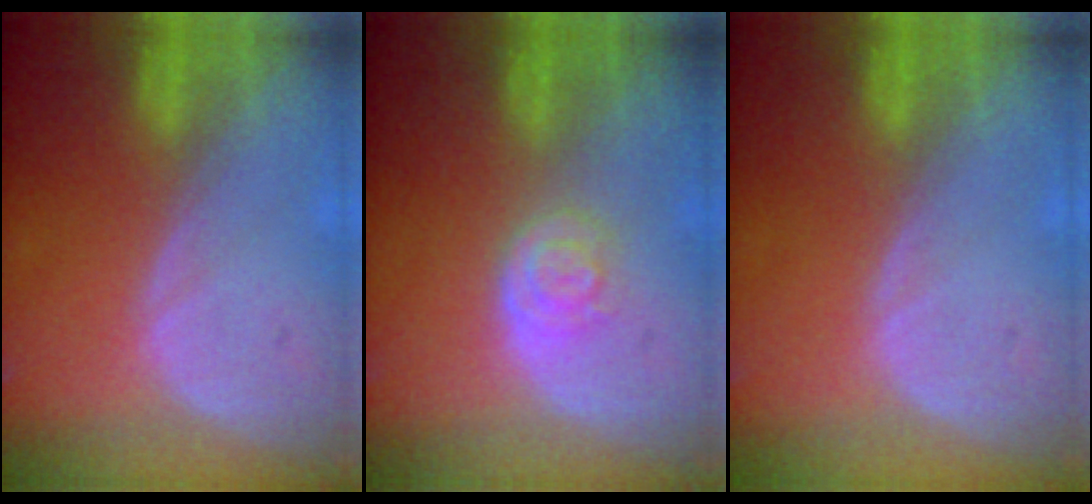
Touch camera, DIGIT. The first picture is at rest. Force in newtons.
{"total": 3.3, "press": 3.2, "slide": 0.6}
{"total": 0.0}